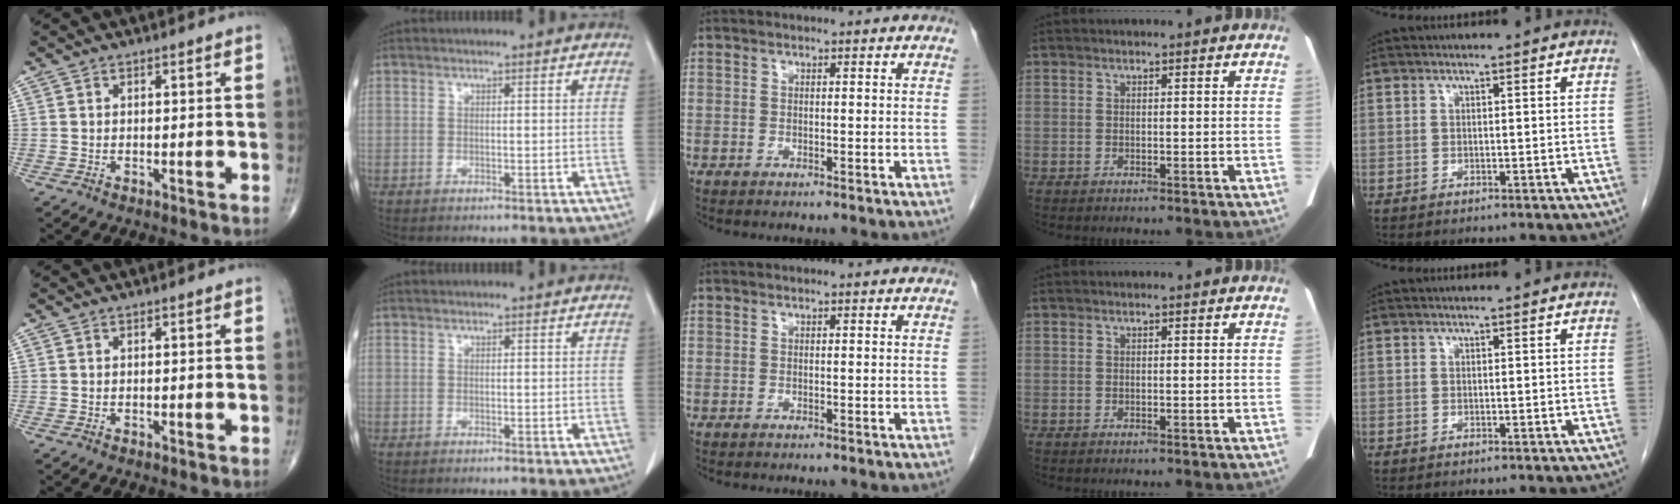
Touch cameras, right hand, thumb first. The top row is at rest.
{}